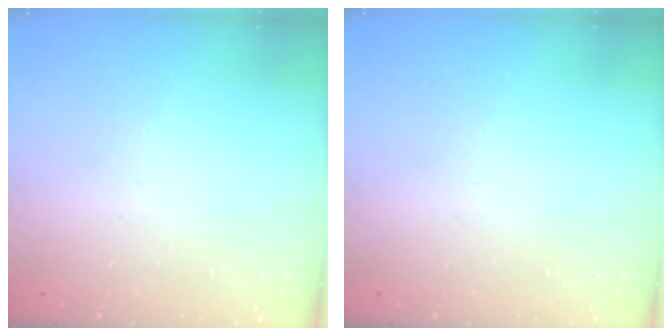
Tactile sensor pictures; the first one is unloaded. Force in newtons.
{"total": 0.0}